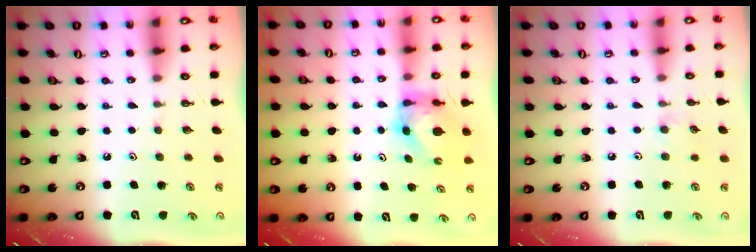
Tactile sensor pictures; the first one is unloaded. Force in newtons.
{"total": 6.3, "press": 6.3, "slide": 0.2}
{"total": 6.1, "press": 6.0, "slide": 0.6}